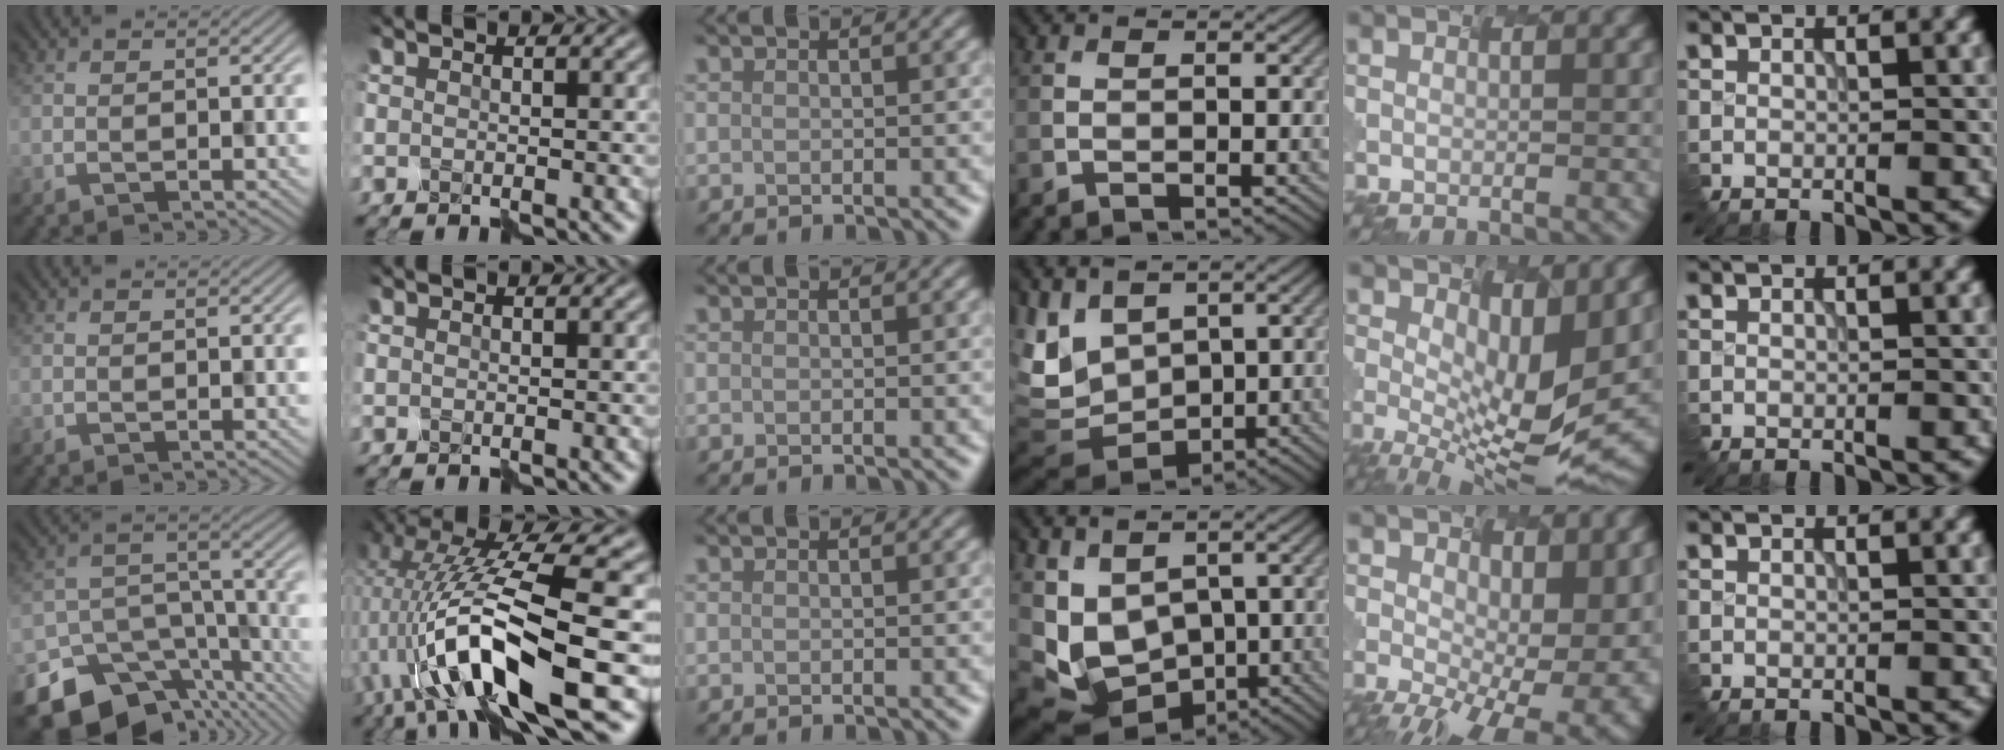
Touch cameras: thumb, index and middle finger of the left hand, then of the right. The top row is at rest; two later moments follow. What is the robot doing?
{"motion": "disassemble", "object": "puzzle pieces"}